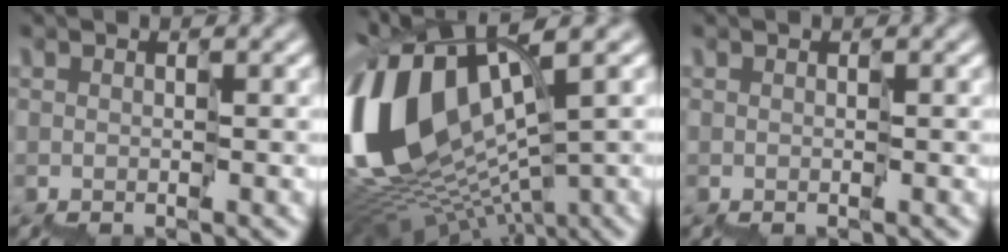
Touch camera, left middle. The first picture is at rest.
{"total": 13.5, "force": [2.3, 7.5, 11.0], "torque": [-0.262, 0.024, 0.051]}
{"total": 0.0}